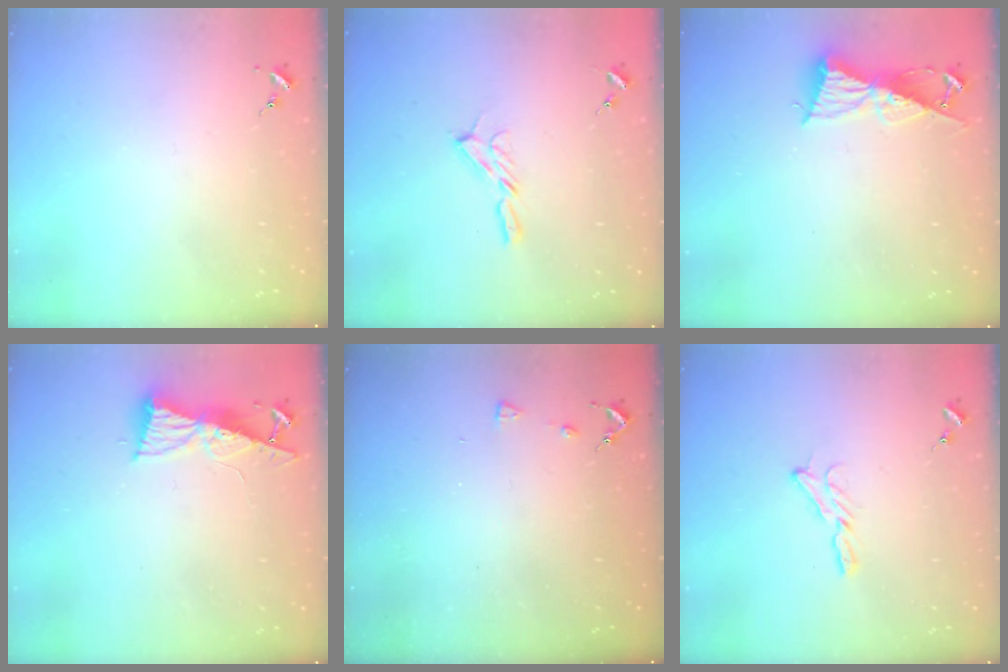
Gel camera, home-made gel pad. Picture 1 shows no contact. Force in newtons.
{"total": 5.9, "press": 5.9, "slide": 0.3}
{"total": 9.2, "press": 9.2, "slide": 0.3}
{"total": 8.6, "press": 8.6, "slide": 1.1}
{"total": 3.6, "press": 3.5, "slide": 0.5}
{"total": 6.4, "press": 6.4, "slide": 0.1}